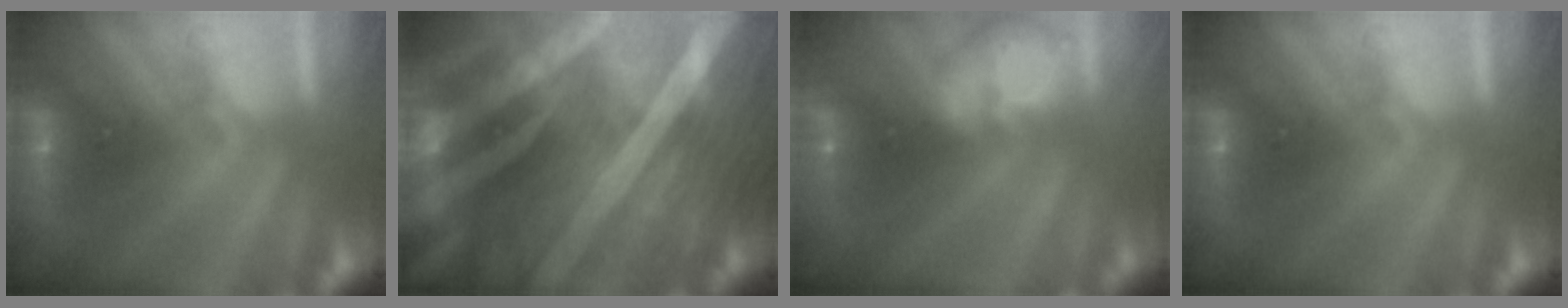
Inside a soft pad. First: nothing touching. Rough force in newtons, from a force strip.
{"total": 9.7}
{"total": 5.6}
{"total": 0.0}